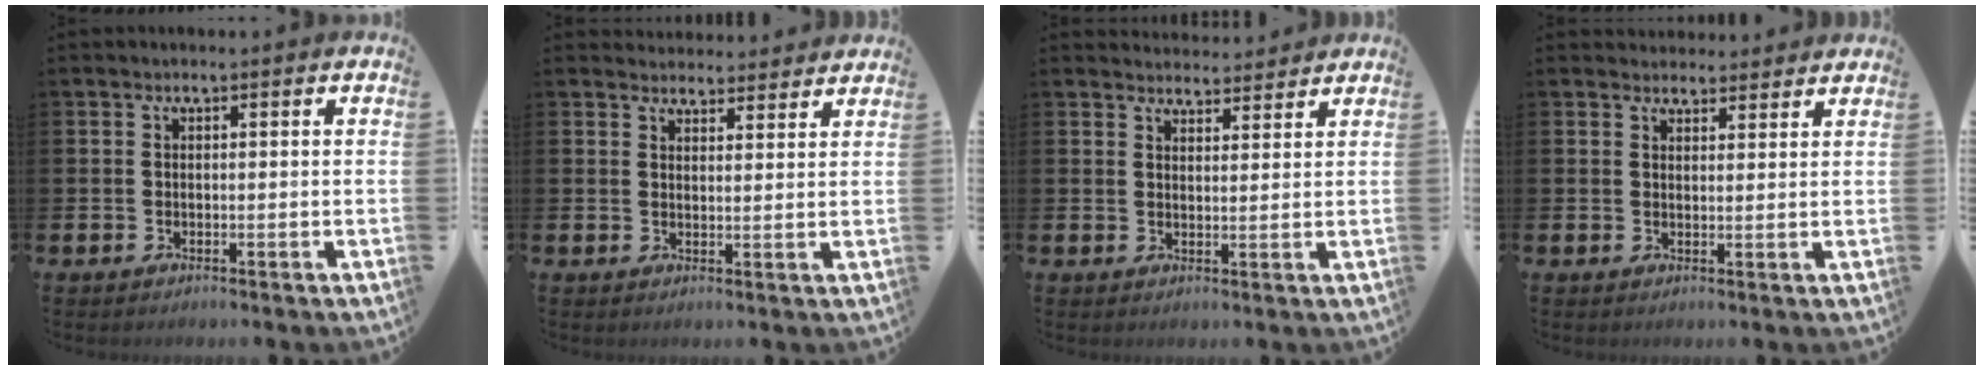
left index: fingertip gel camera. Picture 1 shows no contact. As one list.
[{"total": 3.5, "force": [3.4, 0.7, -0.3], "torque": [0.006, -0.020, 0.062]}, {"total": 3.5, "force": [3.4, 0.7, -0.2], "torque": [0.000, -0.019, 0.062]}, {"total": 2.9, "force": [2.8, 0.8, -0.2], "torque": [0.006, -0.012, 0.050]}]